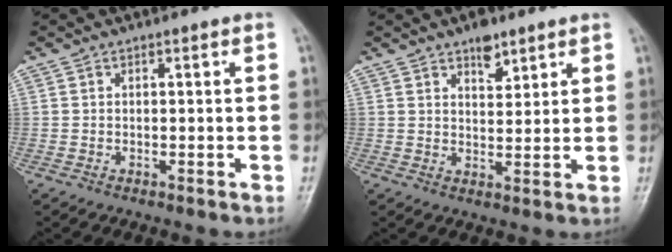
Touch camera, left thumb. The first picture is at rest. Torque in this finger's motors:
{"motor_torque": [1.10, 0.62, 0.43, -0.51, 0.02]}